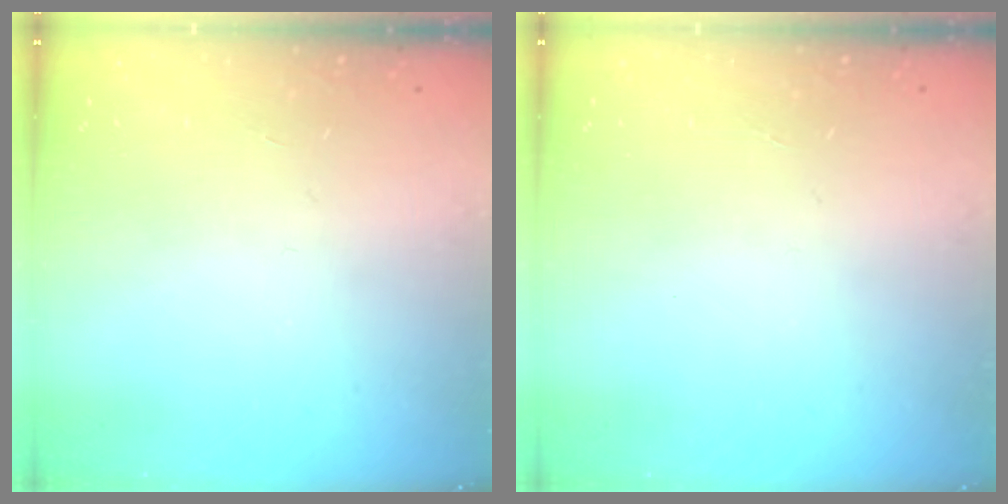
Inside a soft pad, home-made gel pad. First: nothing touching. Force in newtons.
{"total": 0.0}